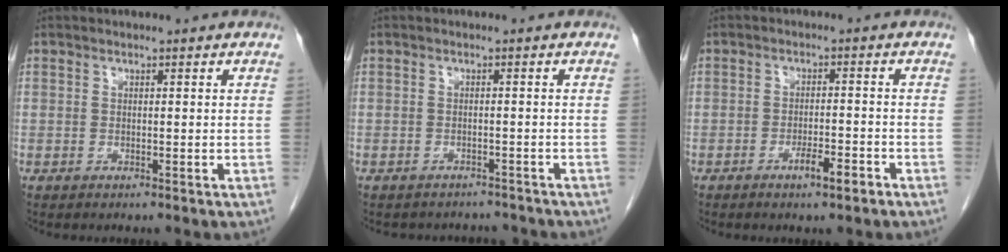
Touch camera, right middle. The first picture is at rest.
{"total": 5.6, "force": [-5.2, 2.0, 0.3], "torque": [-0.005, 0.008, -0.058]}
{"total": 3.5, "force": [-2.2, 0.5, 2.7], "torque": [-0.046, -0.001, -0.034]}